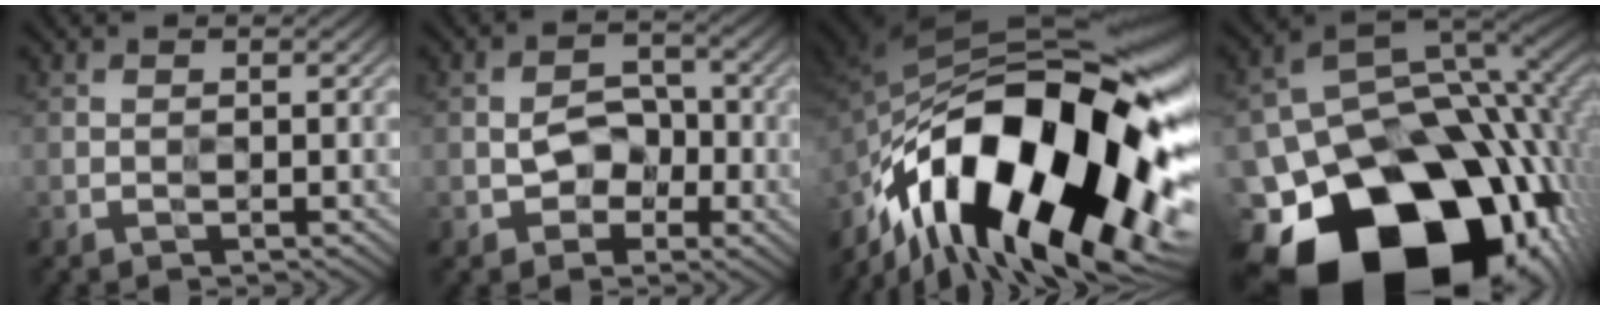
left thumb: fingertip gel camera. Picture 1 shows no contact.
{"total": 3.2, "force": [-0.9, 2.7, 1.5], "torque": [-0.004, 0.004, -0.018]}
{"total": 20.0, "force": [-7.4, 9.2, 16.2], "torque": [-0.297, -0.011, -0.130]}
{"total": 22.0, "force": [-9.2, 14.9, 13.3], "torque": [-0.268, -0.071, -0.105]}